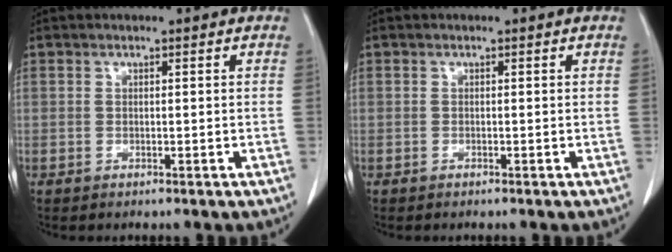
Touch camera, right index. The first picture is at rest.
{"total": 0.0}